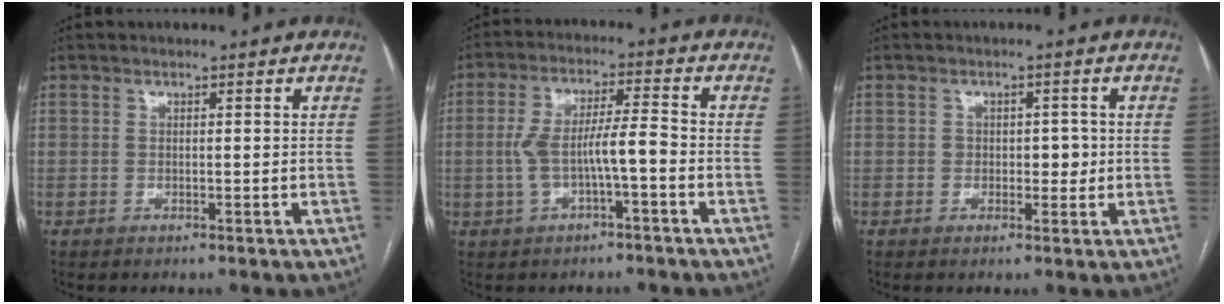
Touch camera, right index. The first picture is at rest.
{"total": 7.2, "force": [-1.8, 1.1, 6.9], "torque": [-0.141, 0.024, -0.030]}
{"total": 2.8, "force": [-0.1, 1.9, 2.1], "torque": [-0.022, 0.007, 0.001]}